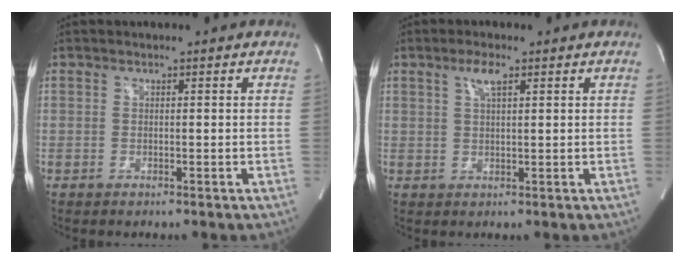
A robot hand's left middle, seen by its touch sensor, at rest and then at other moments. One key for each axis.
{"total": 2.9, "fx": 1.5, "fy": 0.5, "fz": 2.4, "tx": -0.048, "ty": 0.004, "tz": 0.029}